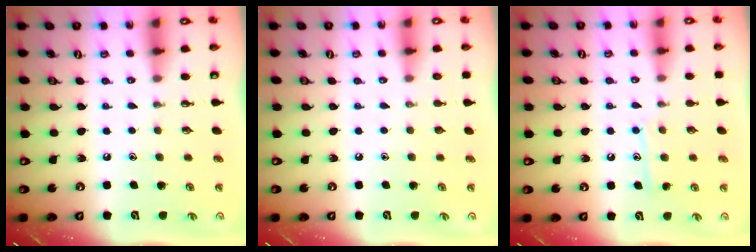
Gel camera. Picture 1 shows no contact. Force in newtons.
{"total": 0.0}
{"total": 9.2, "press": 9.1, "slide": 0.7}